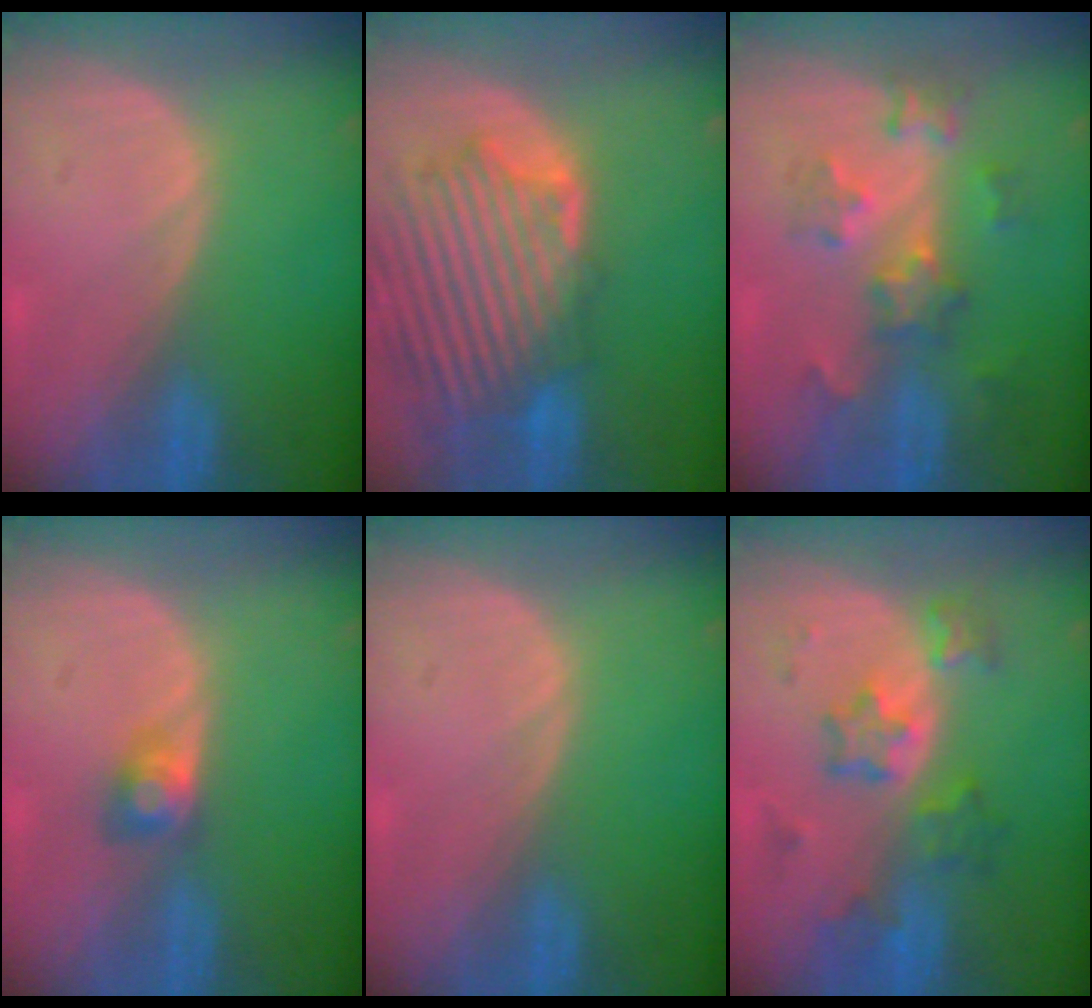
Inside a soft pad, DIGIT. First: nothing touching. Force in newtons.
{"total": 12.7, "press": 11.5, "slide": 5.3}
{"total": 6.5, "press": 6.3, "slide": 1.8}
{"total": 2.6, "press": 2.5, "slide": 0.7}
{"total": 0.0}
{"total": 6.5, "press": 6.4, "slide": 0.7}